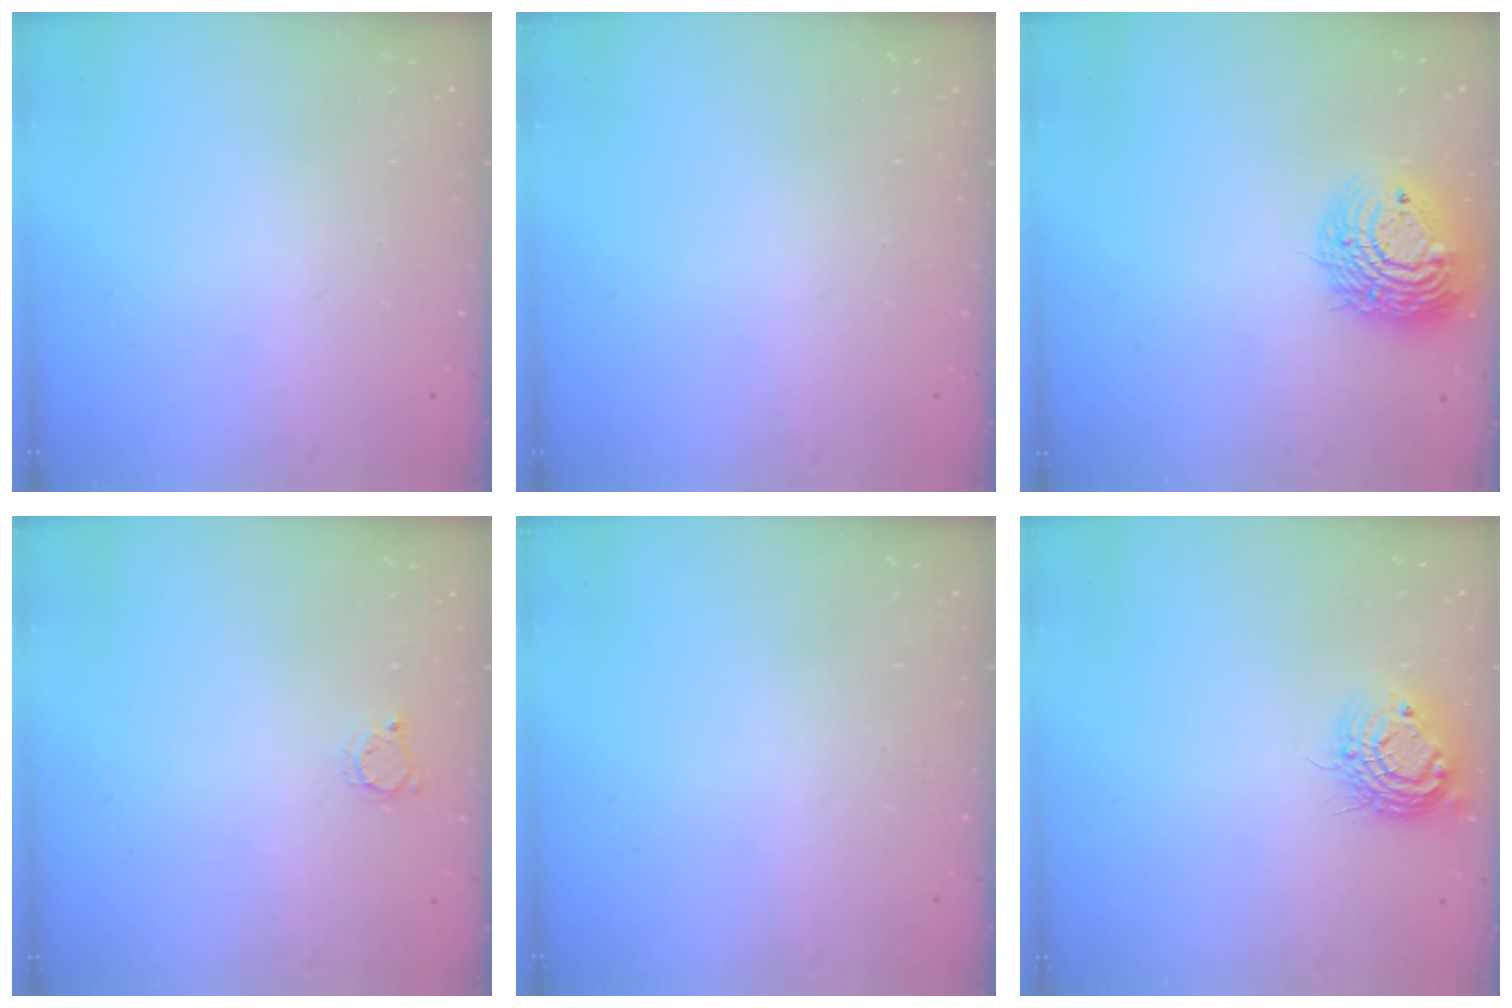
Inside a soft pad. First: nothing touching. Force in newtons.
{"total": 0.0}
{"total": 14.1, "press": 13.9, "slide": 1.9}
{"total": 2.8, "press": 2.7, "slide": 0.4}
{"total": 0.0}
{"total": 12.1, "press": 12.0, "slide": 0.9}